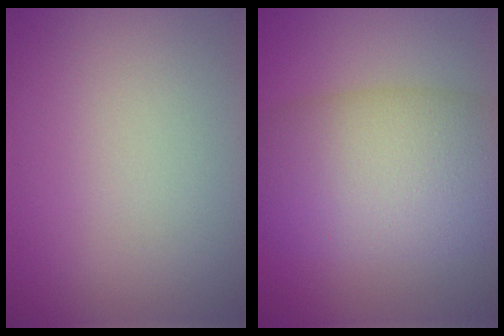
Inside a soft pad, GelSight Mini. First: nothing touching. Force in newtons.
{"total": 10.7, "press": 10.7, "slide": 0.3}